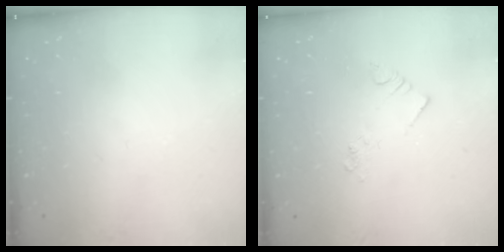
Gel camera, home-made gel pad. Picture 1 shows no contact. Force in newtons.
{"total": 1.9, "press": 1.9, "slide": 0.1}